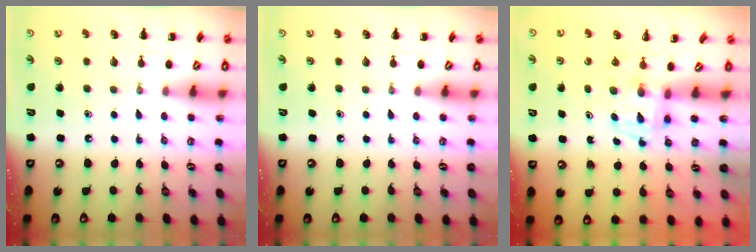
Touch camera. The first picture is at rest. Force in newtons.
{"total": 0.0}
{"total": 2.9, "press": 2.9, "slide": 0.2}